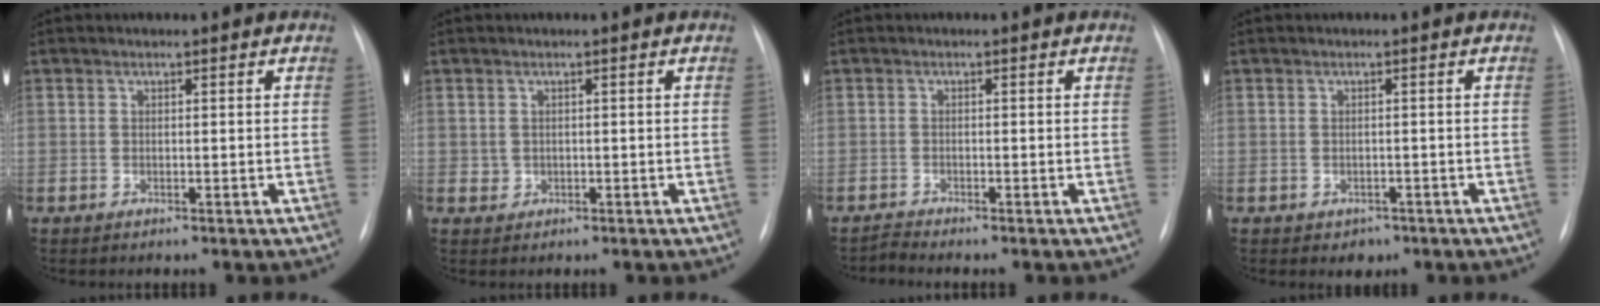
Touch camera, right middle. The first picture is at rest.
{"total": 1.1, "force": [0.0, 1.1, 0.2], "torque": [-0.002, 0.002, 0.003]}
{"total": 1.0, "force": [-0.9, -0.4, -0.3], "torque": [0.006, -0.007, -0.015]}
{"total": 1.9, "force": [-1.0, 1.4, 0.5], "torque": [-0.006, 0.003, -0.007]}